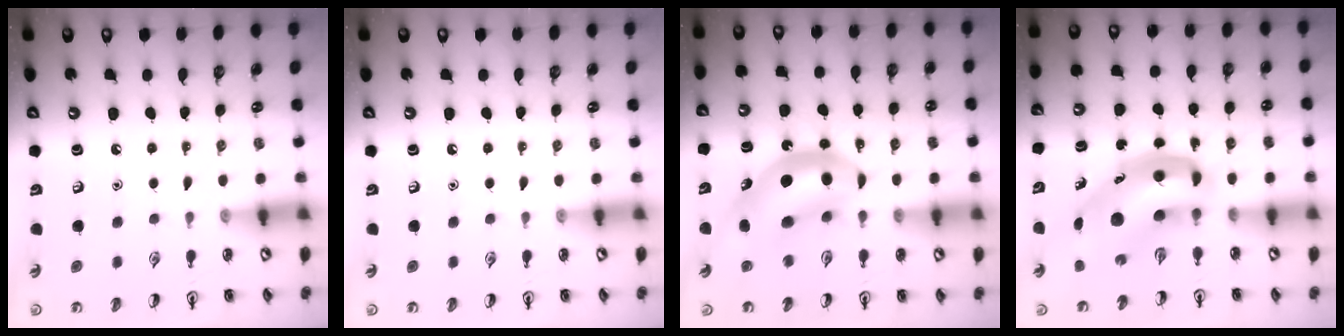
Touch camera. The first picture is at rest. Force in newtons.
{"total": 0.0}
{"total": 11.1, "press": 10.6, "slide": 3.3}
{"total": 11.3, "press": 10.8, "slide": 3.3}